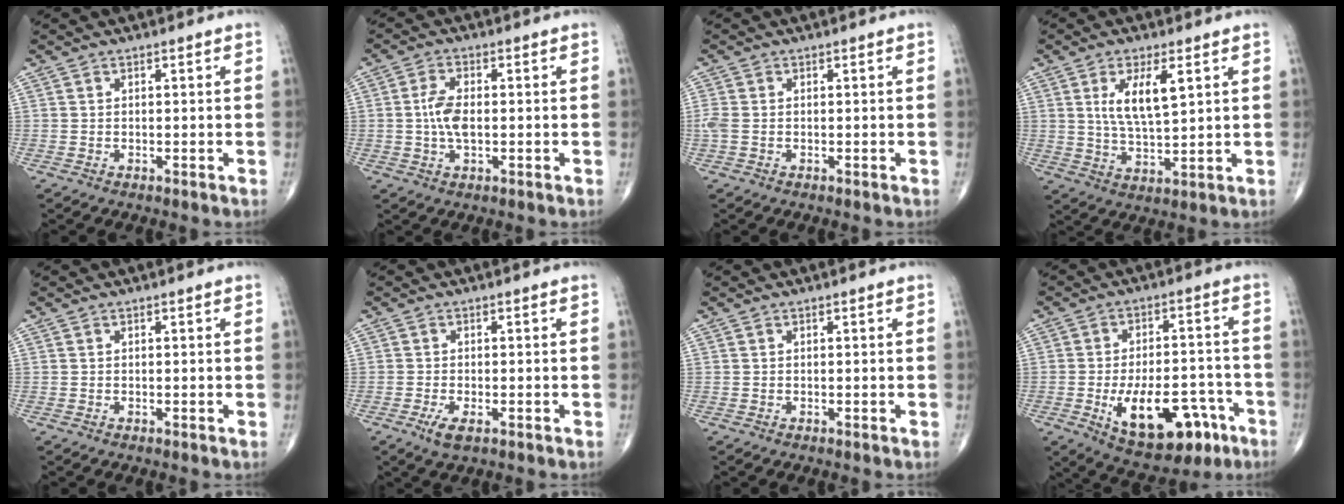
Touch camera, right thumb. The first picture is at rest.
{"total": 5.4, "force": [-0.2, 2.6, 4.7], "torque": [-0.098, 0.004, -0.008]}
{"total": 2.2, "force": [-0.3, 1.5, 1.7], "torque": [-0.058, 0.002, -0.006]}
{"total": 8.8, "force": [3.0, 3.1, 7.6], "torque": [-0.132, -0.018, 0.060]}
{"total": 0.0}
{"total": 3.1, "force": [-1.5, 1.2, 2.5], "torque": [-0.050, -0.005, -0.027]}
{"total": 0.0}
{"total": 16.9, "force": [-7.0, 8.6, 12.8], "torque": [-0.170, 0.037, -0.089]}